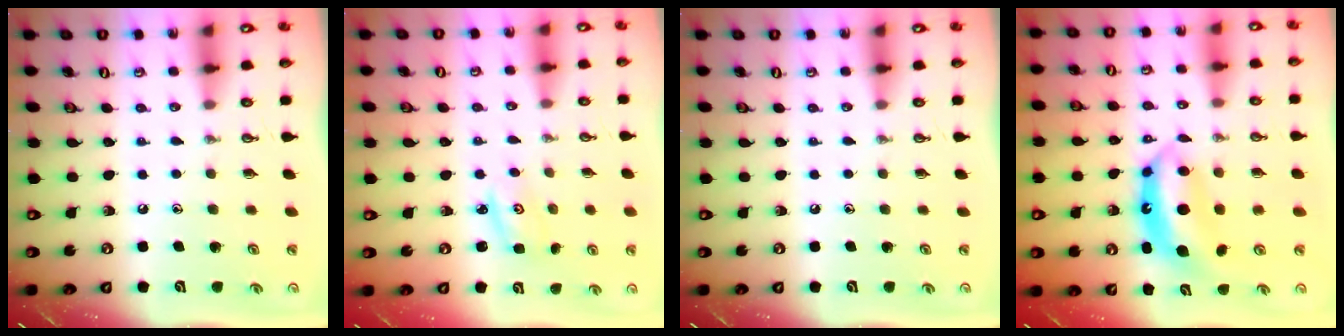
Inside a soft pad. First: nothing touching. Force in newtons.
{"total": 2.1, "press": 2.1, "slide": 0.2}
{"total": 0.0}
{"total": 7.3, "press": 7.3, "slide": 0.5}